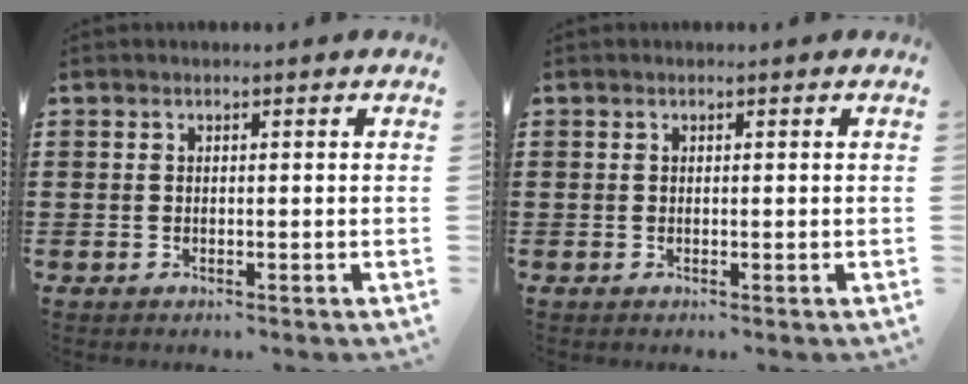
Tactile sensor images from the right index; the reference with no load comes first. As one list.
[{"total": 0.0}]